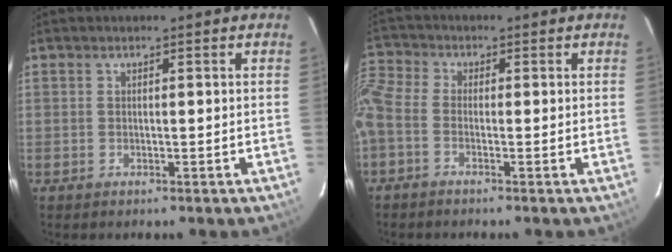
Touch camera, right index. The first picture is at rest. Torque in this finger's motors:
{"motor_torque": [2.14, 0.00, 1.05, 0.19]}